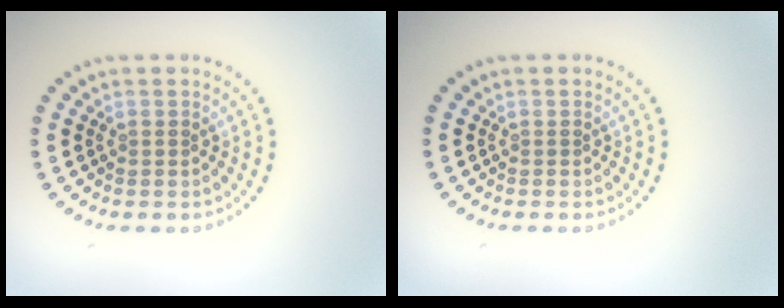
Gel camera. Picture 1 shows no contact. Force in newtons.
{"total": 0.0}